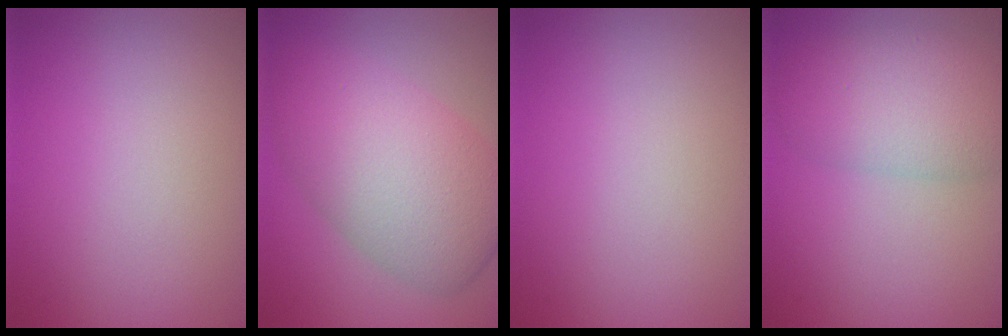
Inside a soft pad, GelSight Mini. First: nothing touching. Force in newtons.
{"total": 8.7, "press": 8.7, "slide": 0.1}
{"total": 0.0}
{"total": 5.8, "press": 5.8, "slide": 0.1}